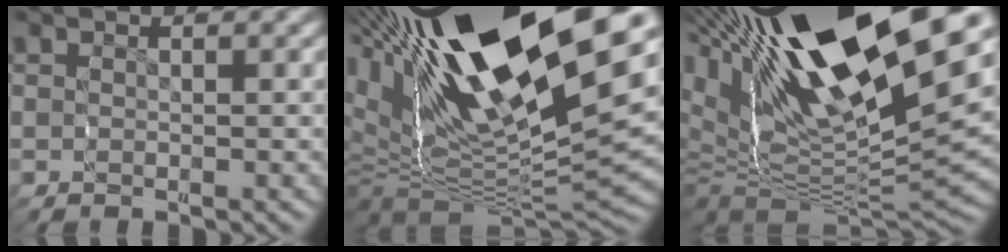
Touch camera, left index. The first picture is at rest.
{"total": 21.0, "force": [4.8, 12.1, 16.5], "torque": [-0.290, -0.008, 0.086]}
{"total": 19.0, "force": [4.6, 10.8, 14.9], "torque": [-0.253, -0.009, 0.083]}